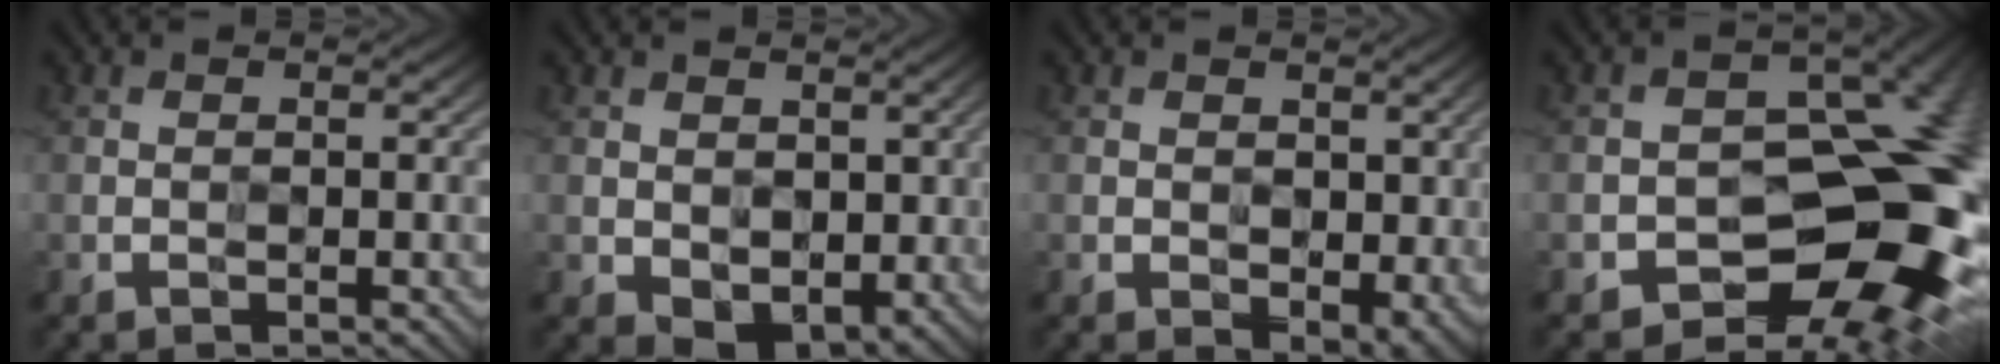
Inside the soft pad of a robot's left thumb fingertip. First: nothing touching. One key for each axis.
{"total": 4.2, "fx": 0.7, "fy": 3.1, "fz": 2.7, "tx": -0.059, "ty": -0.015, "tz": 0.018}
{"total": 3.8, "fx": 0.1, "fy": 2.7, "fz": 2.6, "tx": -0.044, "ty": -0.018, "tz": 0.004}
{"total": 14.9, "fx": -4.1, "fy": 9.7, "fz": 10.5, "tx": -0.100, "ty": -0.017, "tz": -0.056}